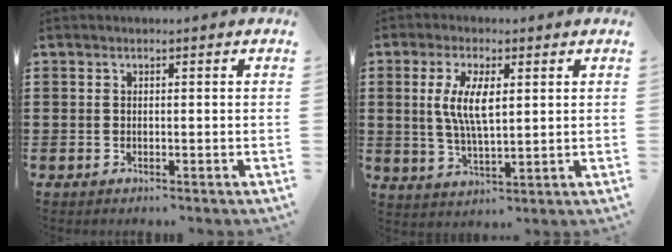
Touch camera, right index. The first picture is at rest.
{"total": 6.7, "force": [1.3, 2.2, 6.2], "torque": [-0.131, 0.002, 0.020]}